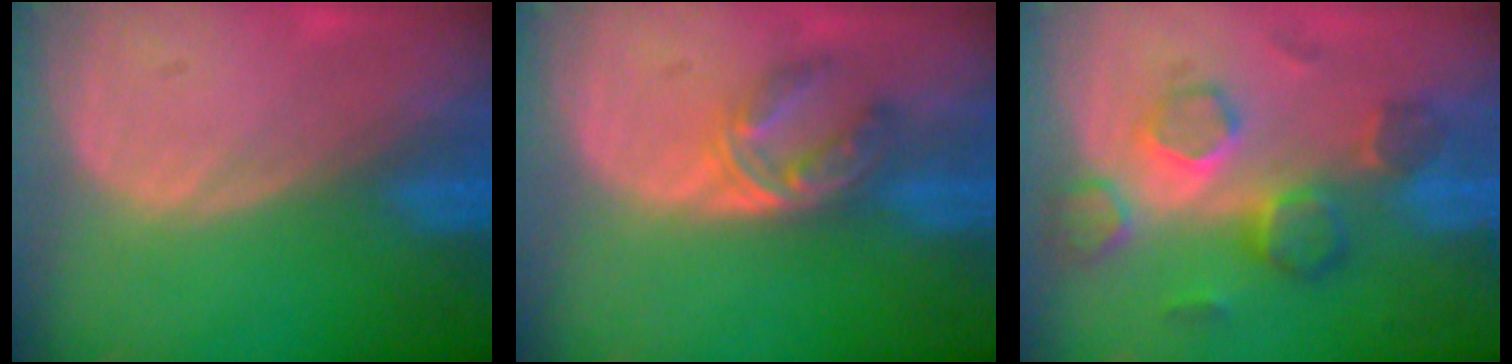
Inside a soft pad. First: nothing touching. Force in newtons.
{"total": 5.6, "press": 4.6, "slide": 3.2}
{"total": 7.8, "press": 7.5, "slide": 2.1}